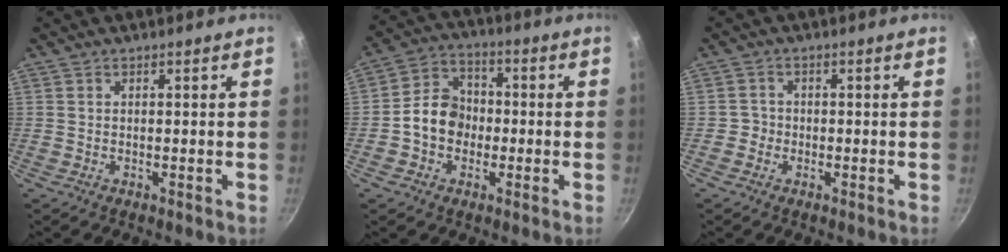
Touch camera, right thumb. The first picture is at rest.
{"total": 9.4, "force": [-1.4, 7.8, 5.1], "torque": [-0.051, 0.030, -0.038]}
{"total": 1.8, "force": [-0.7, 1.7, 0.1], "torque": [0.013, 0.008, -0.014]}